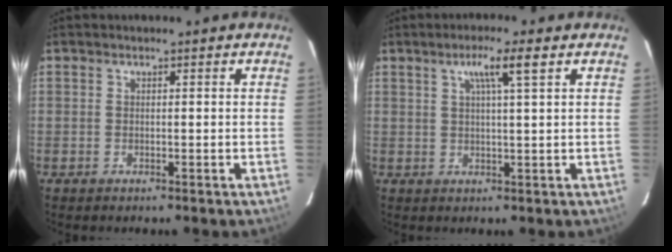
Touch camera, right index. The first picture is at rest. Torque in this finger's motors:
{"motor_torque": [0.04, 0.00, 0.08, 0.06]}